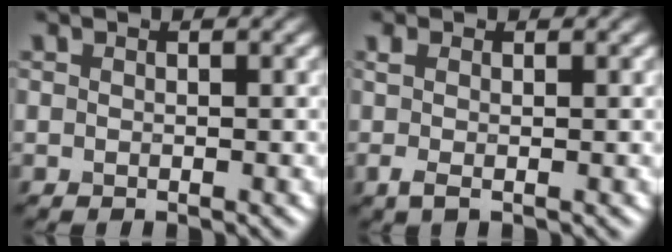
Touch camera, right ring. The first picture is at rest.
{"total": 1.6, "force": [0.1, 0.5, 1.5], "torque": [-0.032, 0.001, -0.002]}